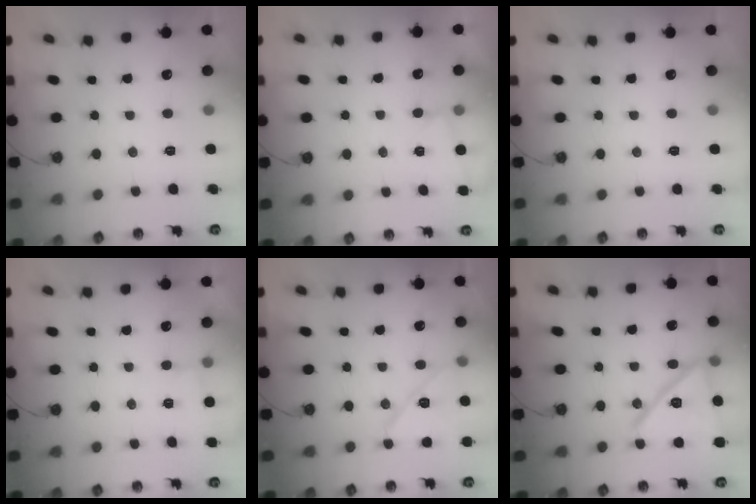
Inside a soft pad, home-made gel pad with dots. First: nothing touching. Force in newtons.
{"total": 1.9, "press": 1.8, "slide": 0.6}
{"total": 0.0}
{"total": 2.0, "press": 1.9, "slide": 0.3}
{"total": 11.8, "press": 11.7, "slide": 1.7}
{"total": 17.8, "press": 16.7, "slide": 6.1}